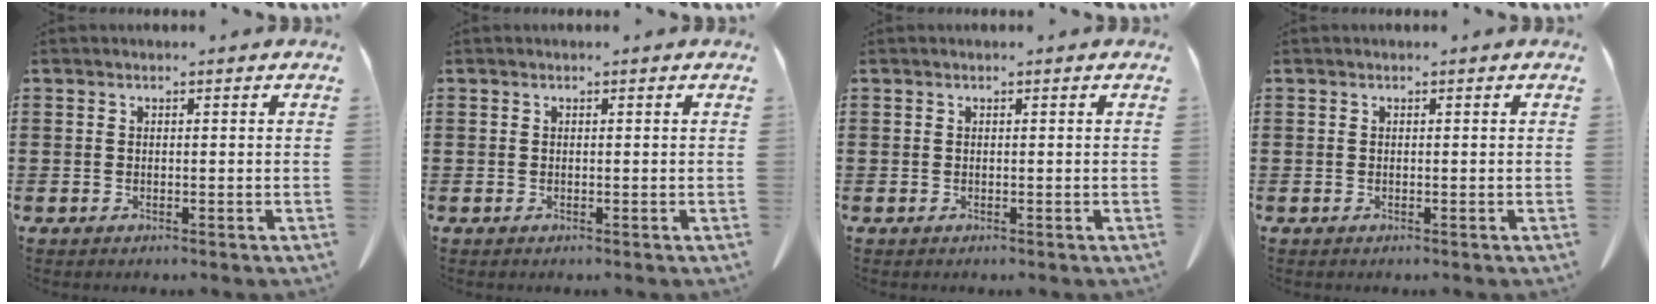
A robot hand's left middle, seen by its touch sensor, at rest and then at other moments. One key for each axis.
{"total": 0.0}
{"total": 0.0}
{"total": 0.0}